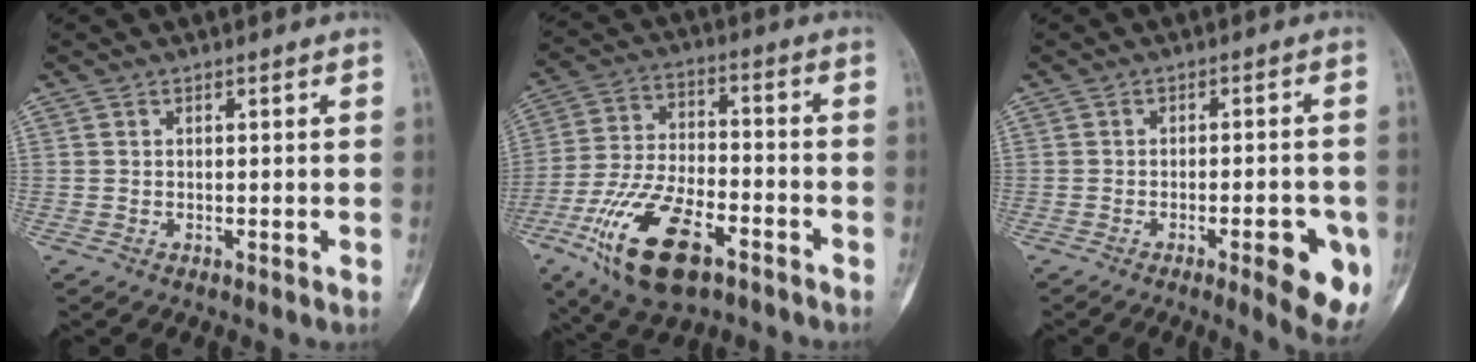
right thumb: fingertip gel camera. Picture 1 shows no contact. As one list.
[{"total": 18.0, "force": [-9.0, 8.2, 13.2], "torque": [-0.250, 0.035, -0.158]}, {"total": 9.4, "force": [-3.7, 2.7, 8.2], "torque": [-0.088, 0.005, -0.043]}]